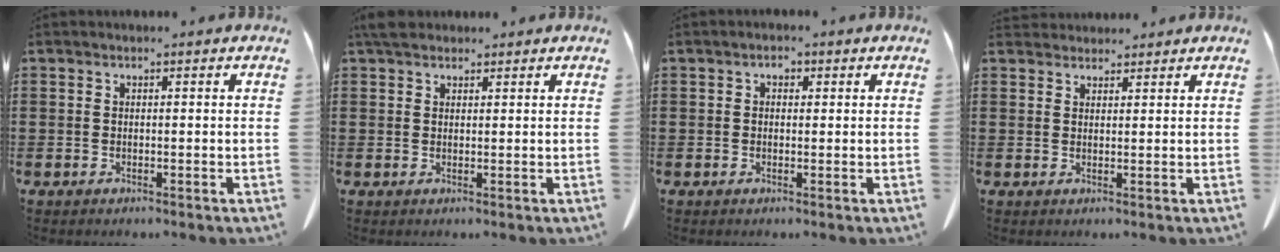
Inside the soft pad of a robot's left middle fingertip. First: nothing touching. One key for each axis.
{"total": 3.1, "fx": 2.4, "fy": 1.3, "fz": 1.3, "tx": -0.025, "ty": 0.002, "tz": 0.047}
{"total": 1.3, "fx": 0.2, "fy": 0.9, "fz": 0.9, "tx": -0.022, "ty": 0.006, "tz": 0.003}
{"total": 2.2, "fx": 2.2, "fy": 0.6, "fz": 0.0, "tx": -0.006, "ty": -0.002, "tz": 0.043}